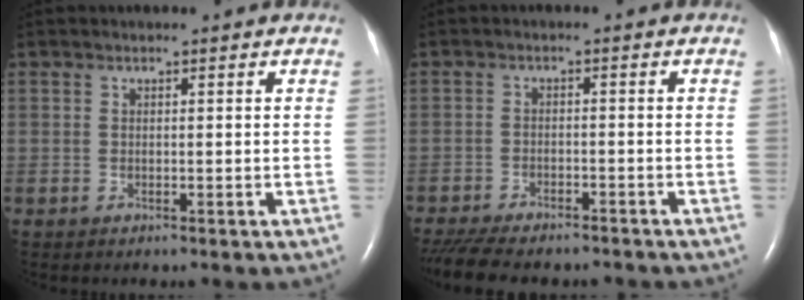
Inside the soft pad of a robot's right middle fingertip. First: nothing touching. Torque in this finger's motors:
{"motor_torque": [1.07, -1.07, 0.19, 0.11]}